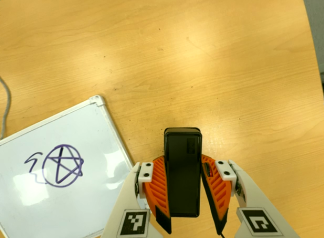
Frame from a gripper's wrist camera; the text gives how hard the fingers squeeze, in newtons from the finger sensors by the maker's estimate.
{"total": 8.7, "left": 7.1, "right": 10.3}